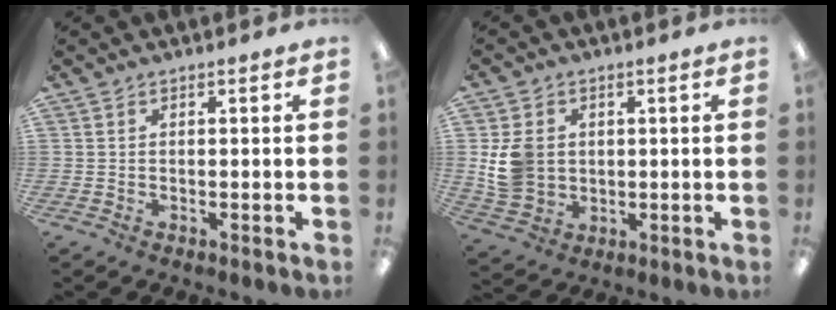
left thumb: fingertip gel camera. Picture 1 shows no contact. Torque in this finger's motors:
{"motor_torque": [0.82, 0.84, 0.66, -0.59, 0.05]}